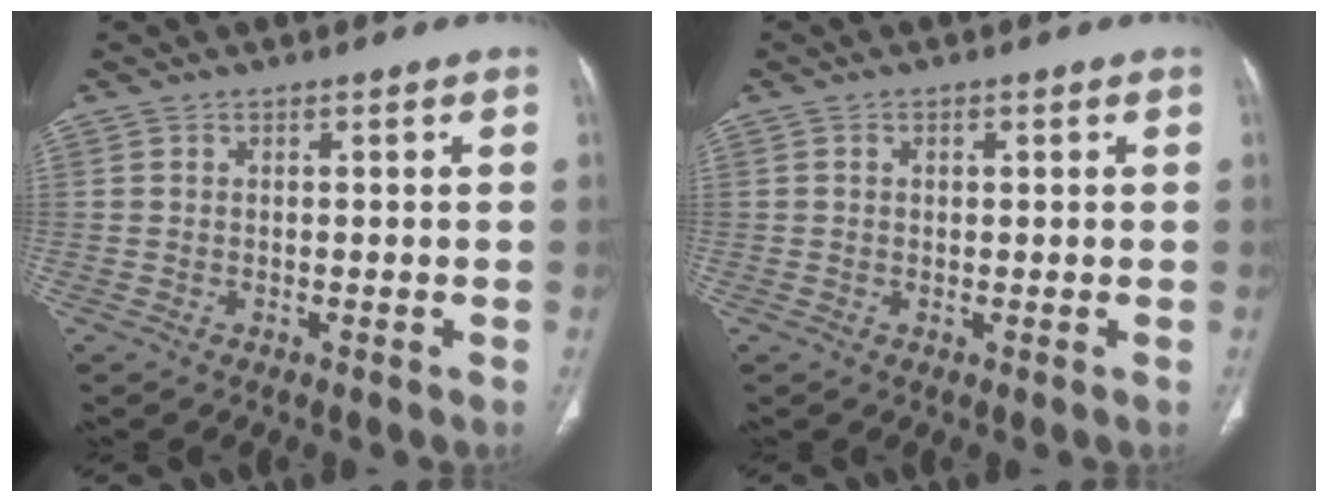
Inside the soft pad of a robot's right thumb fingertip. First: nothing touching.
{"total": 1.0, "force": [0.3, 0.7, 0.7], "torque": [-0.012, 0.001, 0.005]}